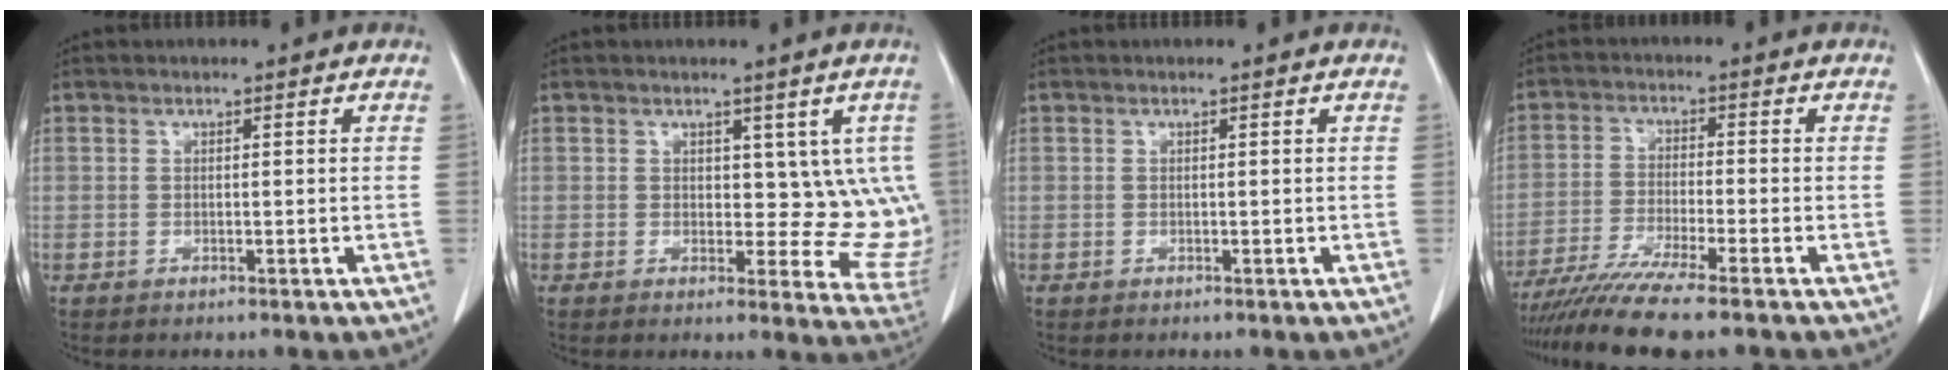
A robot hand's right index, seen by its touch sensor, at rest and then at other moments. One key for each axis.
{"total": 7.9, "fx": 1.9, "fy": 4.9, "fz": 5.8, "tx": -0.034, "ty": -0.006, "tz": 0.026}
{"total": 0.0}
{"total": 9.9, "fx": -8.0, "fy": -0.8, "fz": 5.8, "tx": -0.094, "ty": -0.029, "tz": -0.136}